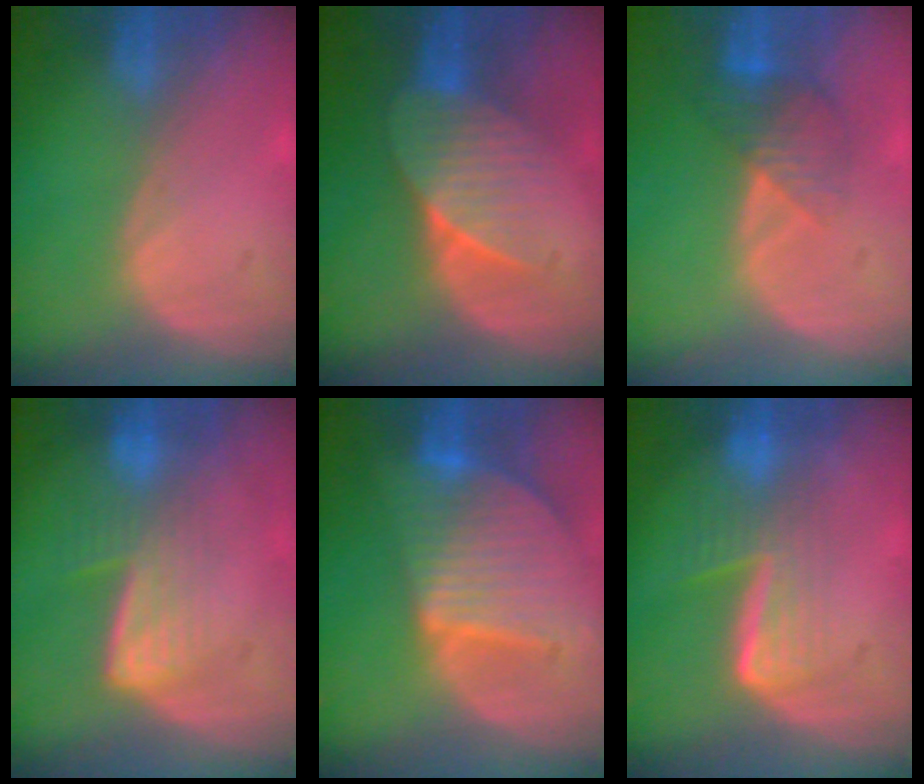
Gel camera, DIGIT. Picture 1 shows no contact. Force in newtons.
{"total": 7.0, "press": 6.6, "slide": 2.3}
{"total": 4.2, "press": 4.1, "slide": 0.8}
{"total": 7.2, "press": 6.0, "slide": 4.0}
{"total": 9.5, "press": 8.2, "slide": 4.8}
{"total": 6.7, "press": 5.7, "slide": 3.6}